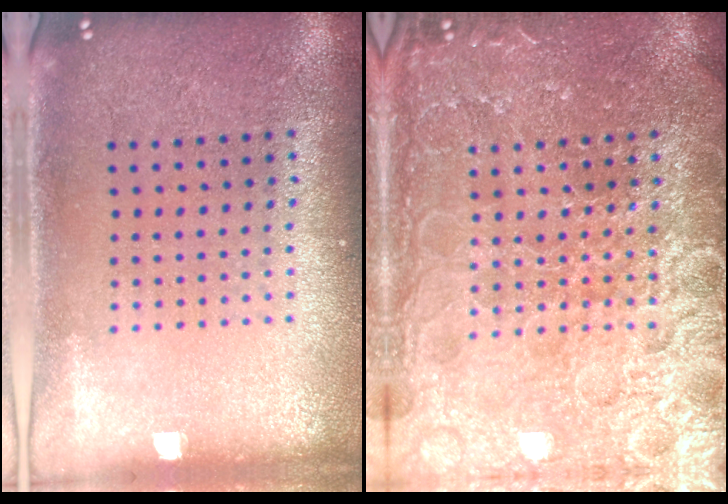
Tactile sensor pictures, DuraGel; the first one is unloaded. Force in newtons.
{"total": 7.0, "press": 6.9, "slide": 0.8}